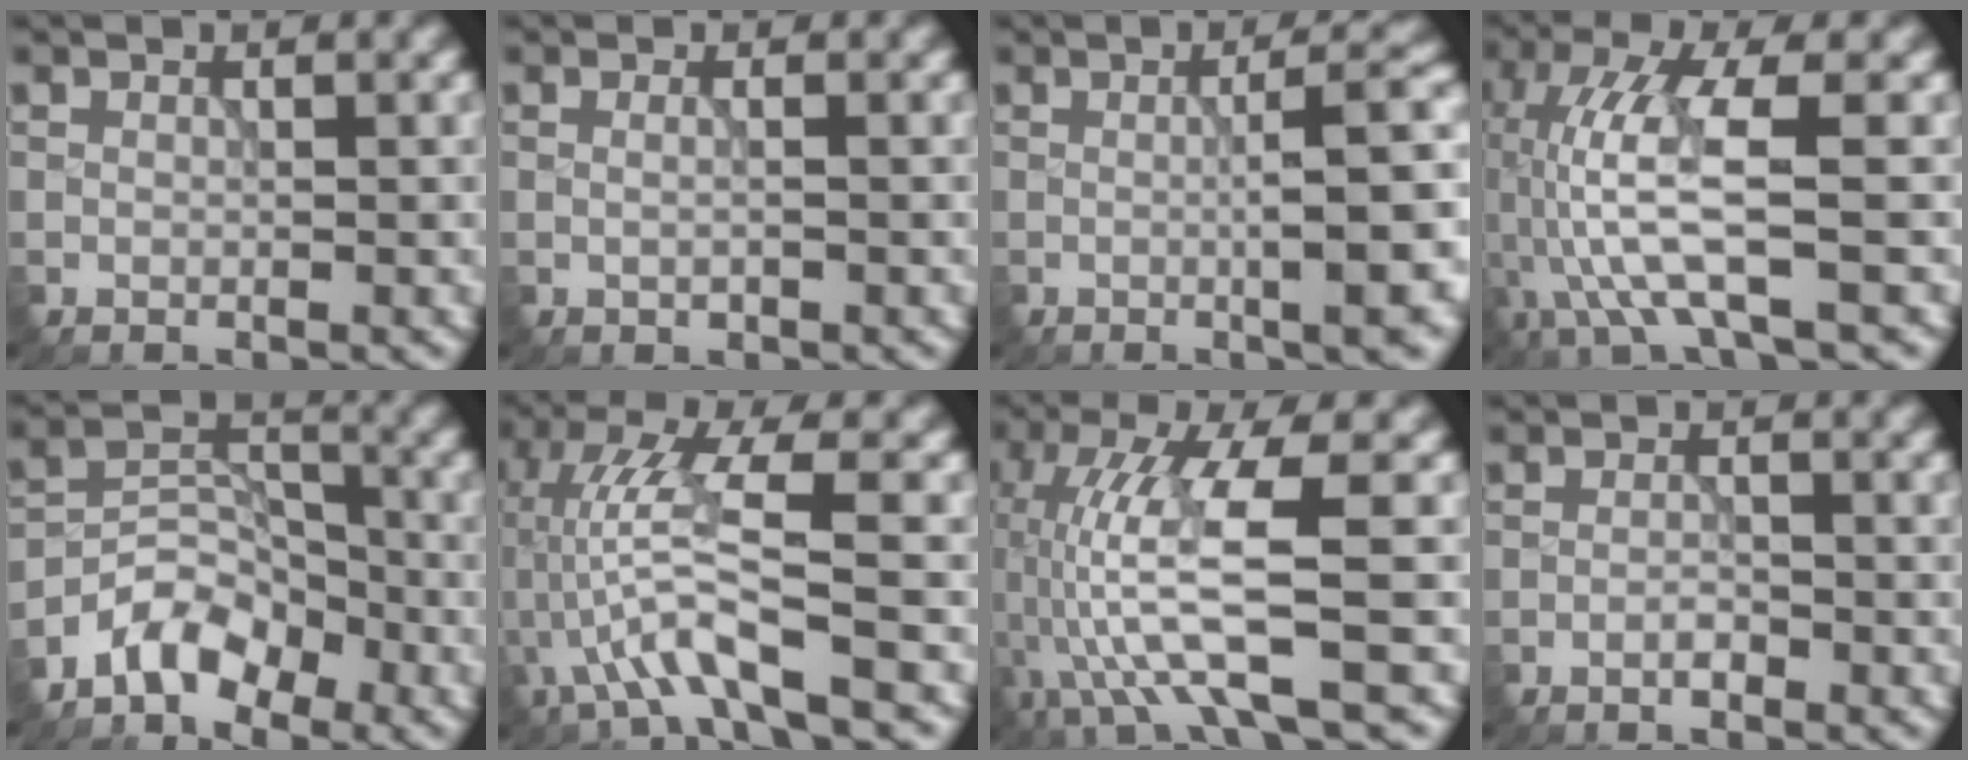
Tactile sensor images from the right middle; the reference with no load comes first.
{"total": 1.0, "force": [0.1, 0.4, 1.0], "torque": [-0.007, -0.008, -0.003]}
{"total": 7.8, "force": [-0.4, 1.6, 7.6], "torque": [-0.094, 0.005, -0.005]}
{"total": 8.0, "force": [-1.2, 1.8, 7.7], "torque": [-0.175, 0.010, -0.022]}
{"total": 4.5, "force": [-3.4, 2.3, 1.8], "torque": [-0.021, 0.012, -0.070]}
{"total": 6.6, "force": [-1.9, 0.9, 6.3], "torque": [-0.137, 0.012, -0.035]}
{"total": 8.8, "force": [-1.5, 1.7, 8.5], "torque": [-0.177, 0.005, -0.028]}
{"total": 1.2, "force": [-0.8, 0.3, 0.8], "torque": [-0.014, 0.001, -0.018]}